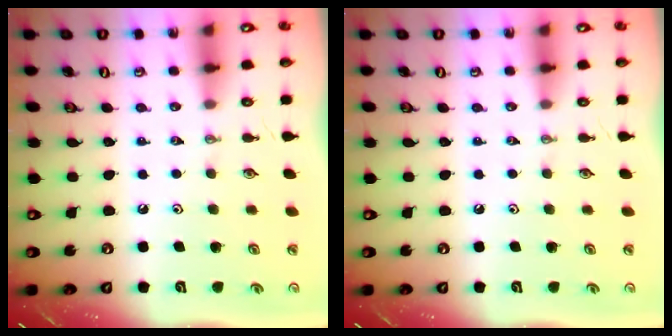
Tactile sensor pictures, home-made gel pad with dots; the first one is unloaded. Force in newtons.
{"total": 0.0}